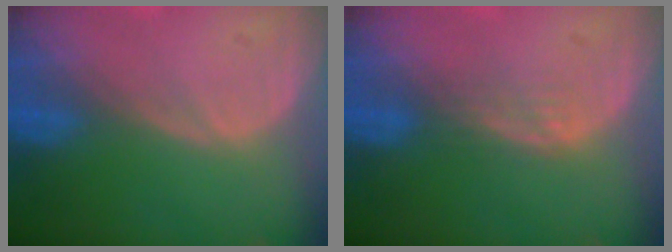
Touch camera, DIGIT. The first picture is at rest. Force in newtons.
{"total": 1.9, "press": 1.9, "slide": 0.3}